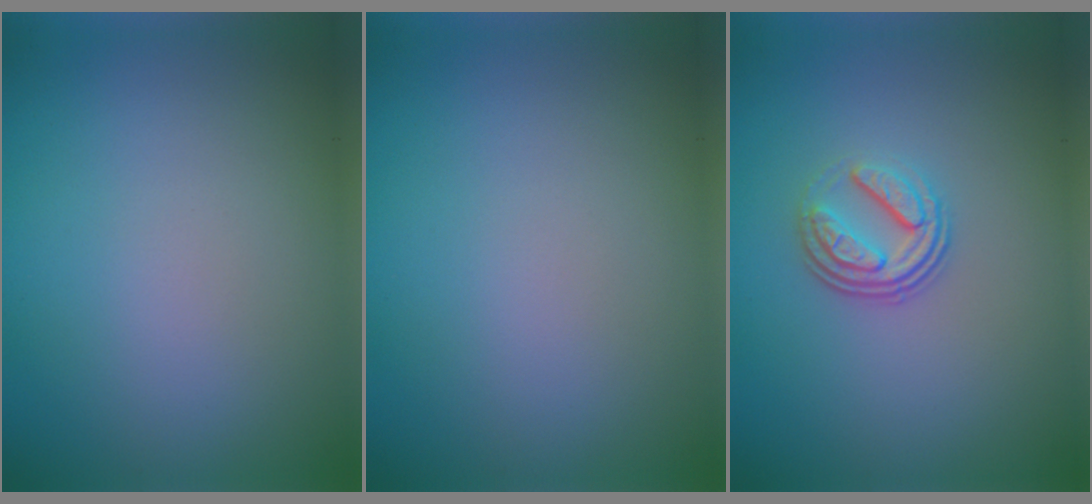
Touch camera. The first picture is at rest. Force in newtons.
{"total": 0.0}
{"total": 3.4, "press": 2.5, "slide": 2.3}